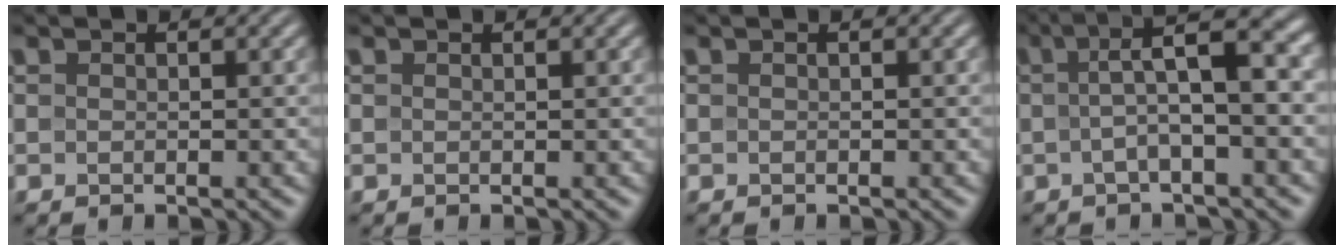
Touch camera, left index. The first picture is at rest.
{"total": 0.0}
{"total": 0.0}
{"total": 6.2, "force": [0.9, 1.4, 6.0], "torque": [-0.101, 0.019, 0.006]}